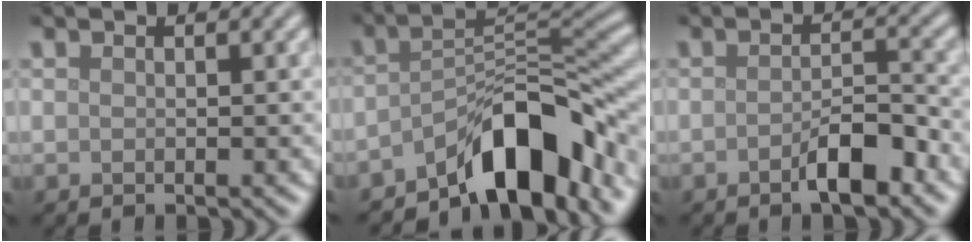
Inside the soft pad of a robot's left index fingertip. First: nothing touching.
{"total": 9.3, "force": [-6.1, 3.2, 6.3], "torque": [-0.073, 0.013, -0.103]}
{"total": 3.5, "force": [-1.9, 1.0, 2.7], "torque": [-0.043, 0.007, -0.034]}